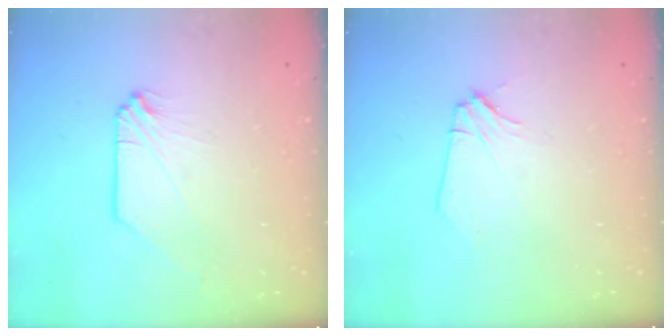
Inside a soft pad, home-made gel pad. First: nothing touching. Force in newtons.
{"total": 2.9, "press": 2.9, "slide": 0.5}